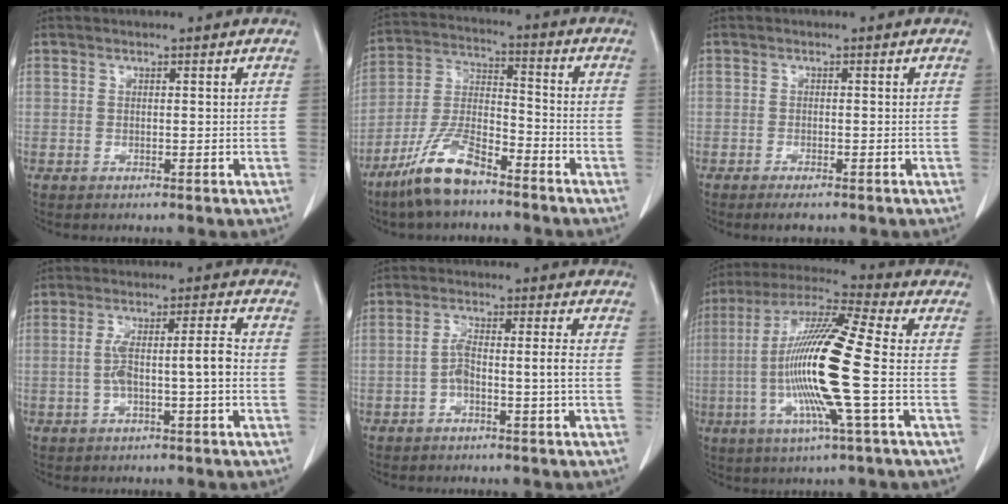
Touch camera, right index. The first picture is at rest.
{"total": 11.2, "force": [-8.1, 2.9, 7.1], "torque": [-0.155, -0.009, -0.161]}
{"total": 2.3, "force": [-1.7, 0.5, 1.4], "torque": [-0.023, -0.004, -0.025]}
{"total": 6.4, "force": [-1.2, 0.6, 6.3], "torque": [-0.120, 0.025, -0.016]}
{"total": 4.6, "force": [-1.4, 0.2, 4.4], "torque": [-0.087, 0.020, -0.022]}
{"total": 17.3, "force": [-2.7, -0.1, 17.1], "torque": [-0.343, -0.006, -0.064]}